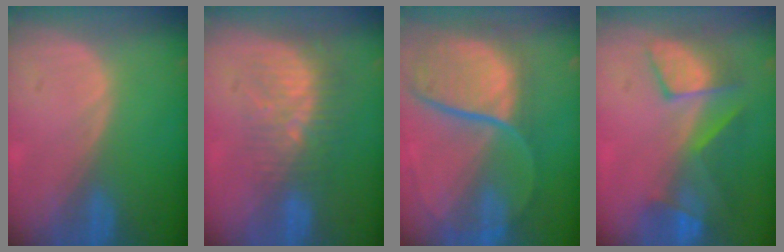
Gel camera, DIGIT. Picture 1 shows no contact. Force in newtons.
{"total": 9.0, "press": 7.6, "slide": 4.9}
{"total": 11.9, "press": 9.9, "slide": 6.7}
{"total": 8.2, "press": 7.9, "slide": 2.4}